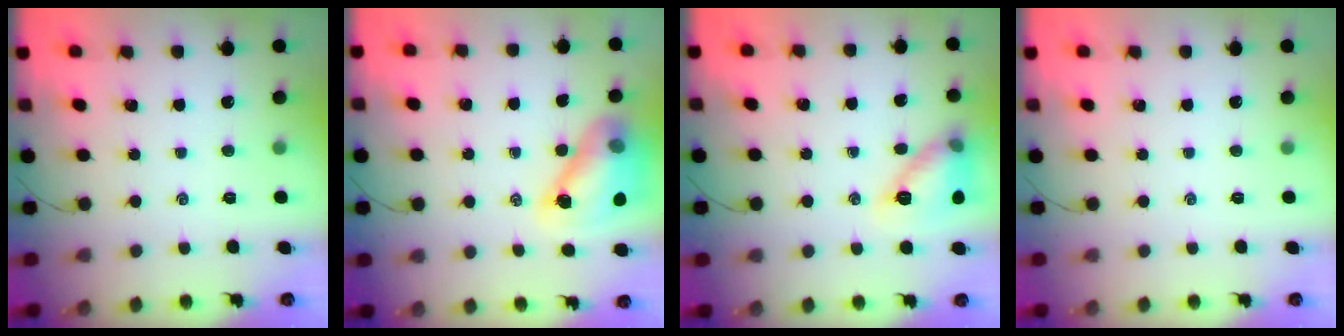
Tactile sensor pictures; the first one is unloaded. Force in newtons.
{"total": 13.8, "press": 13.2, "slide": 4.1}
{"total": 12.0, "press": 12.0, "slide": 0.5}
{"total": 0.0}